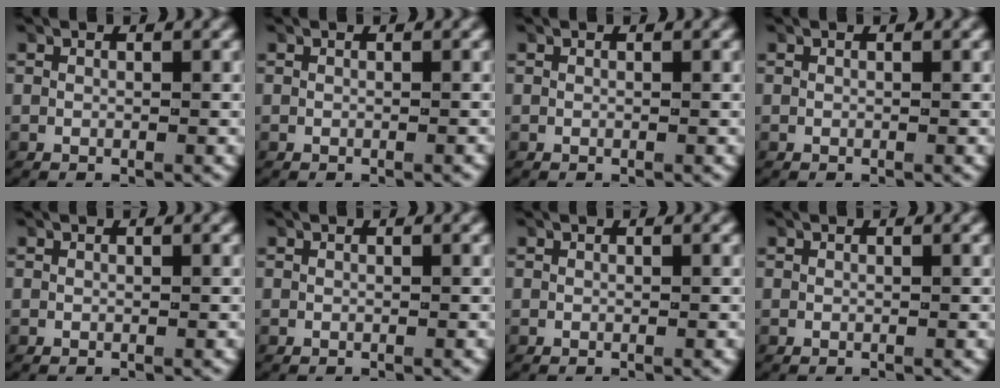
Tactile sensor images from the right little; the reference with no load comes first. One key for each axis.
{"total": 0.0}
{"total": 0.0}
{"total": 0.0}
{"total": 0.0}
{"total": 0.0}
{"total": 0.0}
{"total": 0.0}